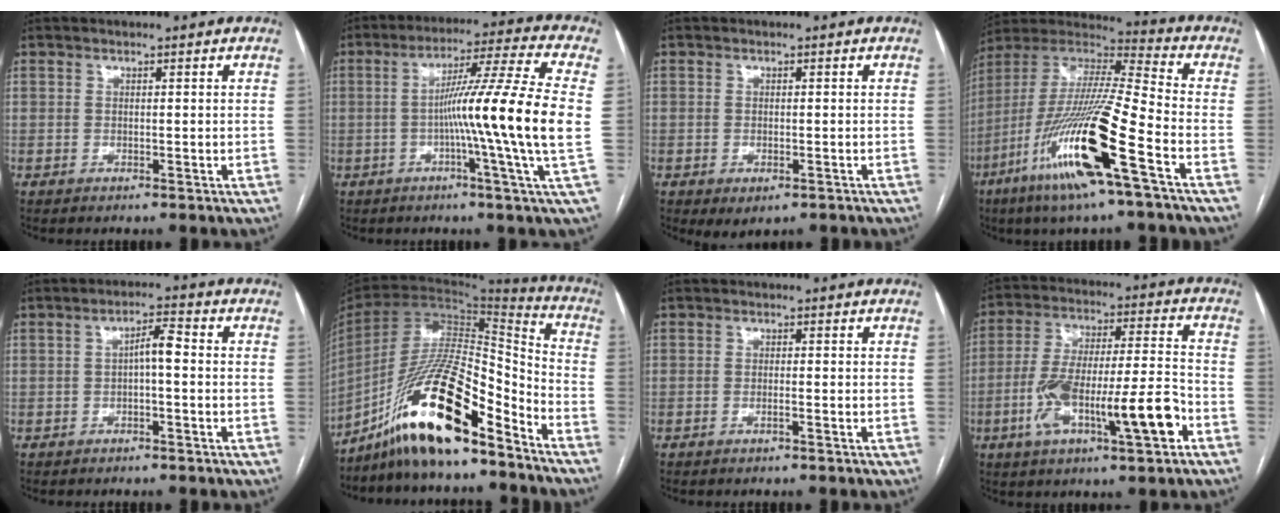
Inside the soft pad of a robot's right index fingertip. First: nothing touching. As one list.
[{"total": 16.5, "force": [-1.5, -2.8, 16.2], "torque": [-0.258, -0.009, -0.038]}, {"total": 2.9, "force": [-1.6, 1.5, 2.0], "torque": [-0.025, -0.004, -0.009]}, {"total": 21.5, "force": [-9.4, 0.6, 19.4], "torque": [-0.415, -0.044, -0.188]}, {"total": 3.5, "force": [-0.2, 0.8, 3.4], "torque": [-0.057, 0.014, -0.004]}, {"total": 19.7, "force": [-13.5, 3.5, 13.9], "torque": [-0.278, -0.003, -0.242]}, {"total": 0.7, "force": [-0.4, 0.0, 0.6], "torque": [-0.014, 0.000, -0.006]}, {"total": 16.8, "force": [-6.3, 2.6, 15.3], "torque": [-0.275, 0.010, -0.099]}]